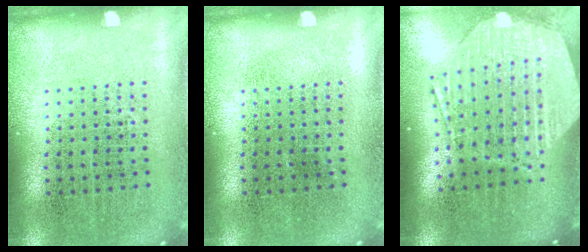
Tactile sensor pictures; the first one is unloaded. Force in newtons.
{"total": 0.0}
{"total": 3.1, "press": 2.4, "slide": 1.9}